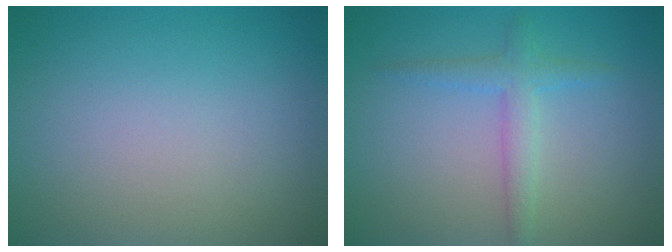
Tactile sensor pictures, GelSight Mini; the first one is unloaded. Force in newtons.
{"total": 2.3, "press": 2.3, "slide": 0.1}